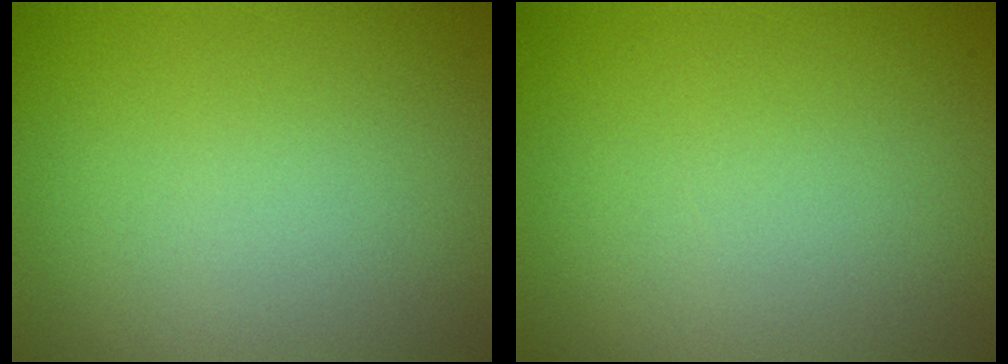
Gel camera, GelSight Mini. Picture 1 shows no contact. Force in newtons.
{"total": 0.0}